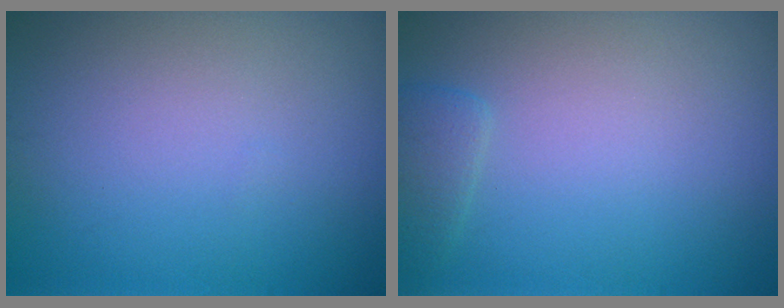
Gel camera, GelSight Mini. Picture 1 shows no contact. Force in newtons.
{"total": 1.6, "press": 1.5, "slide": 0.2}